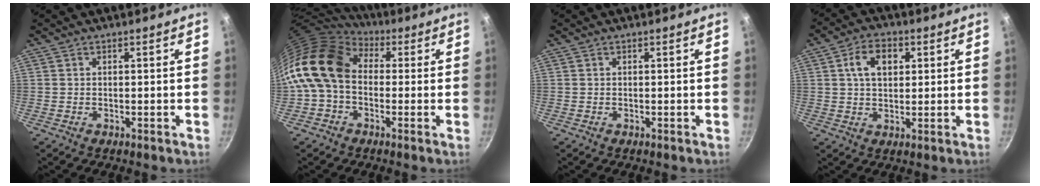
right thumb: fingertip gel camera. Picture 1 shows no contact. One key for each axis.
{"total": 14.9, "fx": 1.1, "fy": 11.1, "fz": 10.0, "tx": -0.175, "ty": 0.025, "tz": -0.002}
{"total": 0.0}
{"total": 7.5, "fx": 2.2, "fy": 5.0, "fz": 5.2, "tx": -0.069, "ty": 0.004, "tz": 0.032}